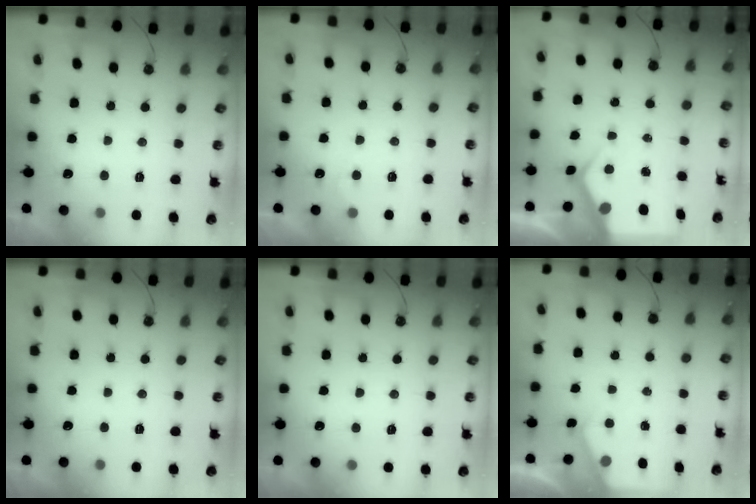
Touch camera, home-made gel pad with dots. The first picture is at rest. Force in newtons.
{"total": 3.7, "press": 3.7, "slide": 0.4}
{"total": 6.1, "press": 6.1, "slide": 0.5}
{"total": 0.0}
{"total": 3.7, "press": 3.7, "slide": 0.6}
{"total": 2.4, "press": 2.4, "slide": 0.4}